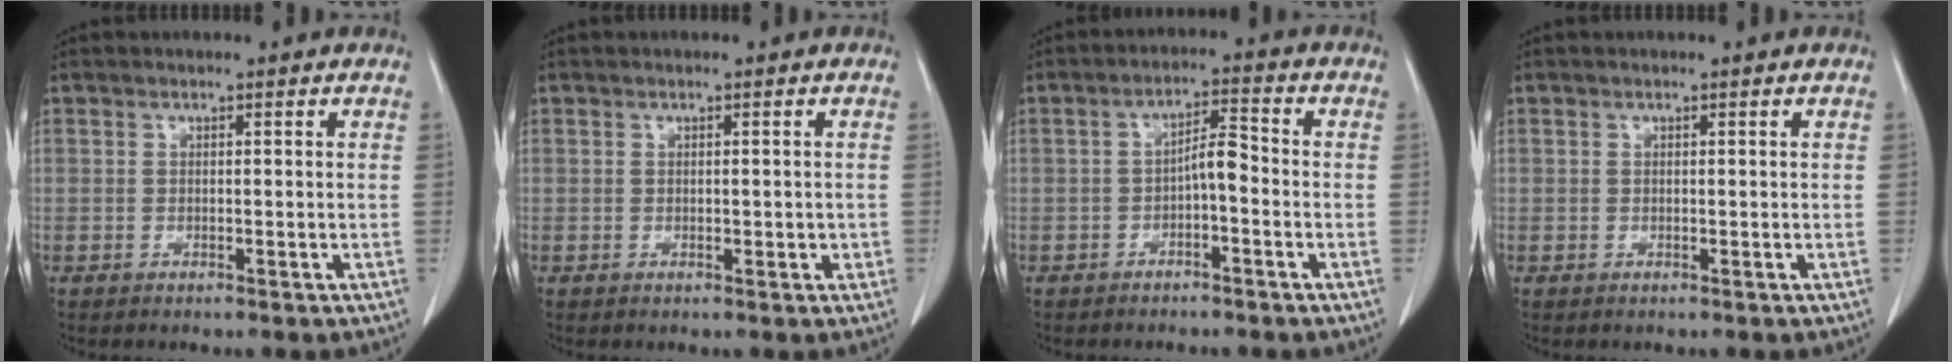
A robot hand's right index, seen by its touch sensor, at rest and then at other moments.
{"total": 1.4, "force": [-0.1, 0.7, 1.2], "torque": [-0.016, 0.001, 0.003]}
{"total": 3.9, "force": [-1.1, 1.1, 3.6], "torque": [-0.062, 0.015, -0.019]}
{"total": 0.0}